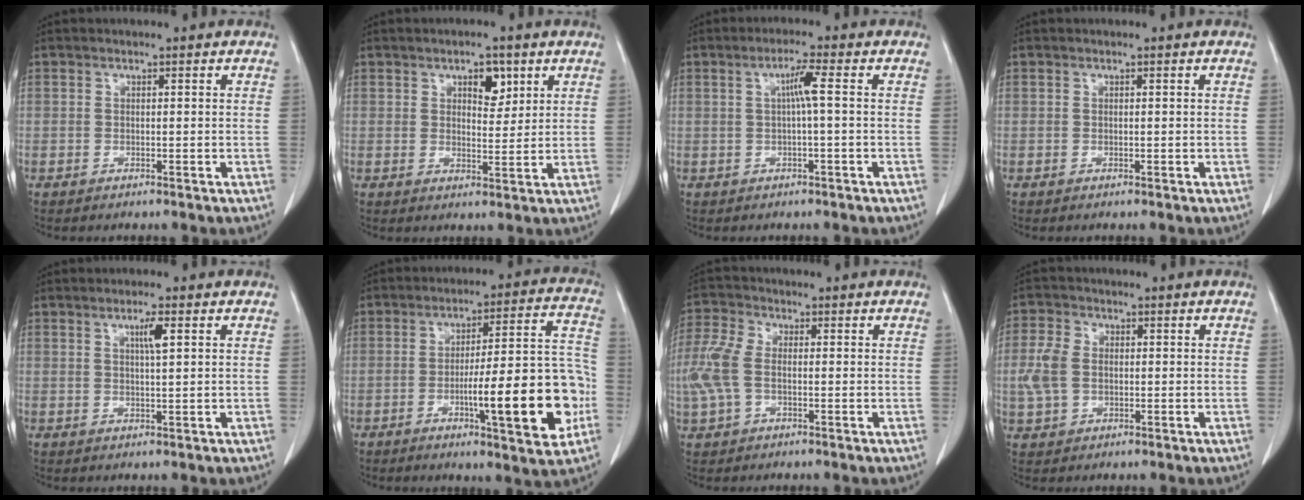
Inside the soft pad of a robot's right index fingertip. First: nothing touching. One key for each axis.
{"total": 4.4, "fx": 2.3, "fy": 2.1, "fz": 3.1, "tx": -0.046, "ty": 0.001, "tz": 0.036}
{"total": 3.3, "fx": 0.3, "fy": -0.4, "fz": 3.2, "tx": -0.060, "ty": 0.007, "tz": 0.007}
{"total": 0.0}
{"total": 2.7, "fx": 1.1, "fy": 0.0, "fz": 2.5, "tx": -0.045, "ty": -0.001, "tz": 0.019}
{"total": 17.7, "fx": -5.0, "fy": 2.5, "fz": 16.8, "tx": -0.219, "ty": 0.019, "tz": -0.065}
{"total": 6.7, "fx": -0.7, "fy": 3.7, "fz": 5.5, "tx": -0.161, "ty": 0.010, "tz": -0.016}
{"total": 5.5, "fx": -0.1, "fy": 3.9, "fz": 3.9, "tx": -0.107, "ty": 0.010, "tz": -0.001}